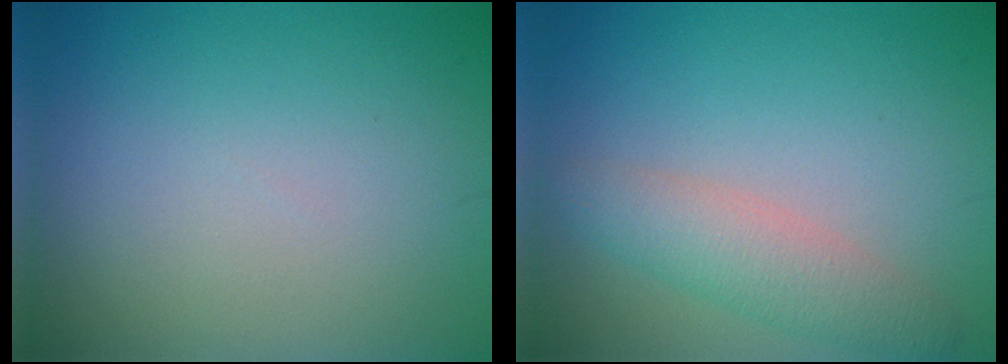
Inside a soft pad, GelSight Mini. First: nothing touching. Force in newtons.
{"total": 3.5, "press": 3.5, "slide": 0.1}